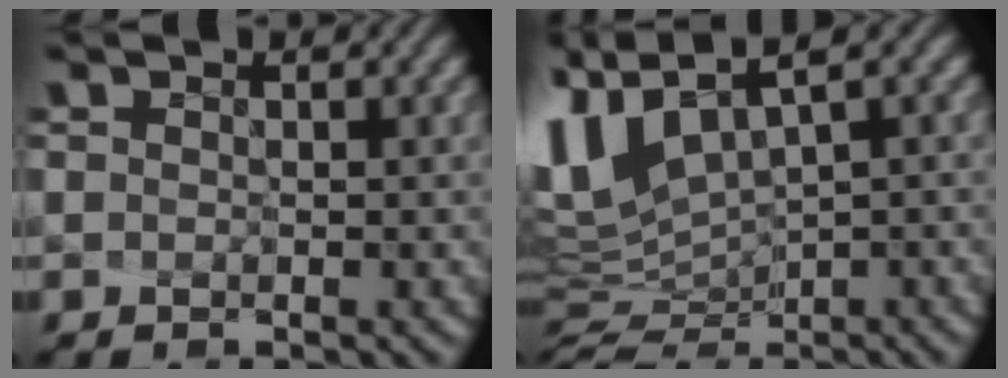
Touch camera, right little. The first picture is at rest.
{"total": 4.8, "force": [1.1, 1.5, 4.5], "torque": [-0.124, -0.019, 0.047]}